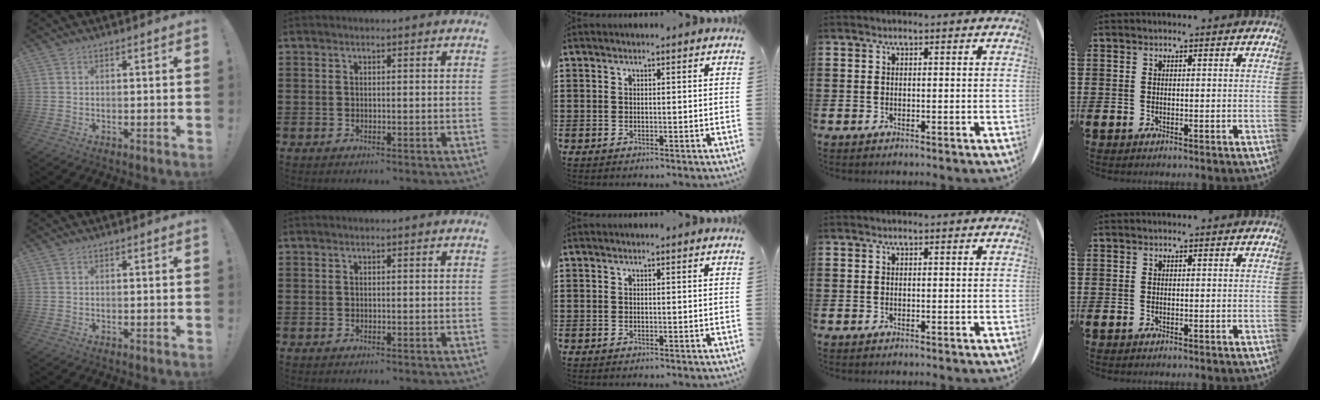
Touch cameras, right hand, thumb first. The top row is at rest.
{}